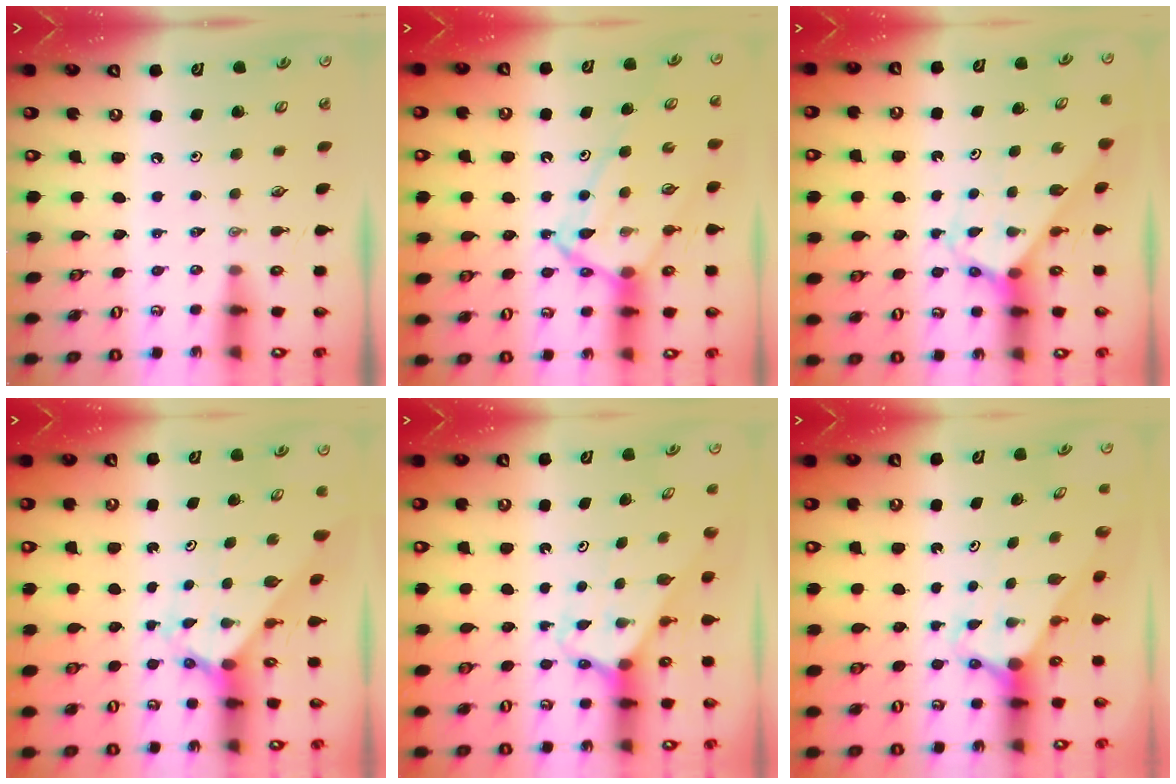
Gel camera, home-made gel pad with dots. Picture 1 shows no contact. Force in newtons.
{"total": 11.1, "press": 11.0, "slide": 1.3}
{"total": 3.3, "press": 3.3, "slide": 0.1}
{"total": 2.3, "press": 2.3, "slide": 0.2}
{"total": 2.7, "press": 2.7, "slide": 0.1}
{"total": 2.6, "press": 2.6, "slide": 0.1}